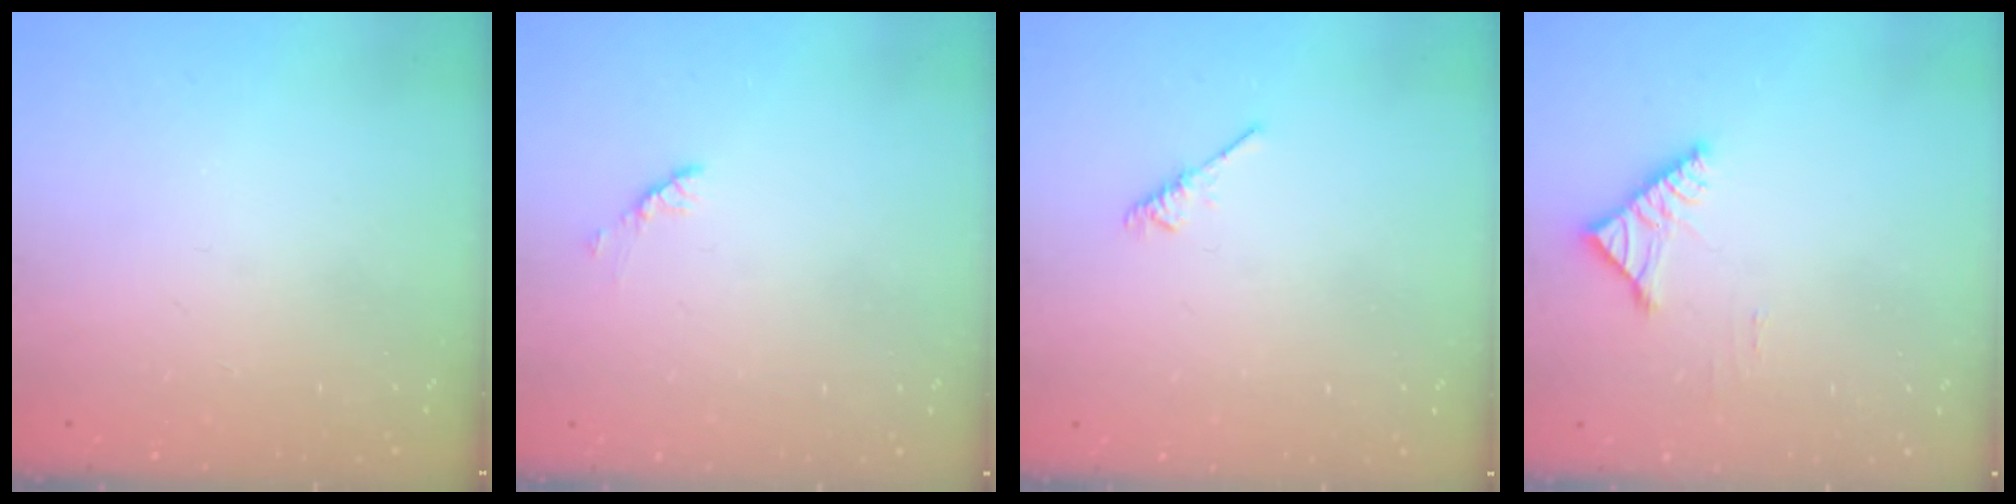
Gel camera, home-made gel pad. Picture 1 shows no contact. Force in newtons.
{"total": 2.7, "press": 2.7, "slide": 0.5}
{"total": 1.9, "press": 1.9, "slide": 0.4}
{"total": 4.8, "press": 4.7, "slide": 0.8}